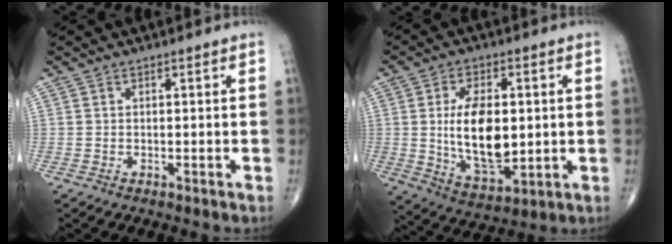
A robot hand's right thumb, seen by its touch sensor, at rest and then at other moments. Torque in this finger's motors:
{"motor_torque": [1.23, 1.37, 1.28, 0.25, 0.12]}